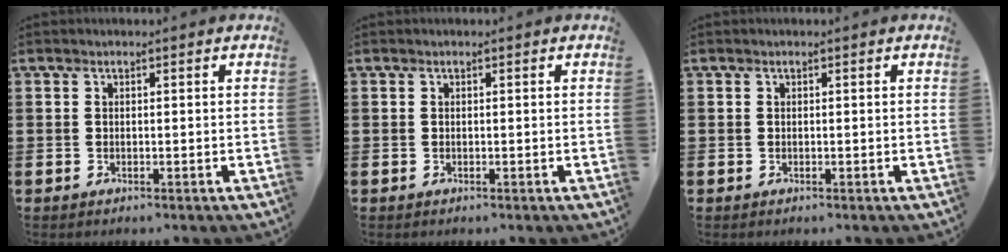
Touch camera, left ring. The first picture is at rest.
{"total": 0.0}
{"total": 0.0}